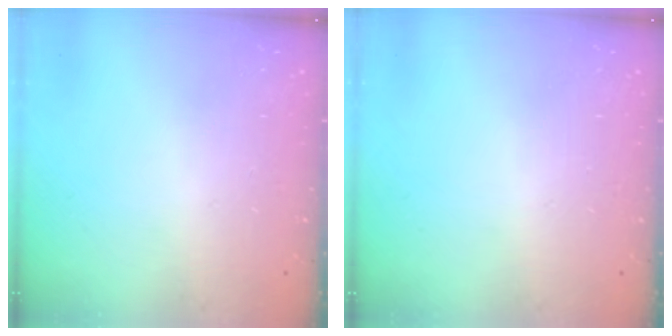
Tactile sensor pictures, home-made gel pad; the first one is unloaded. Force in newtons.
{"total": 0.0}